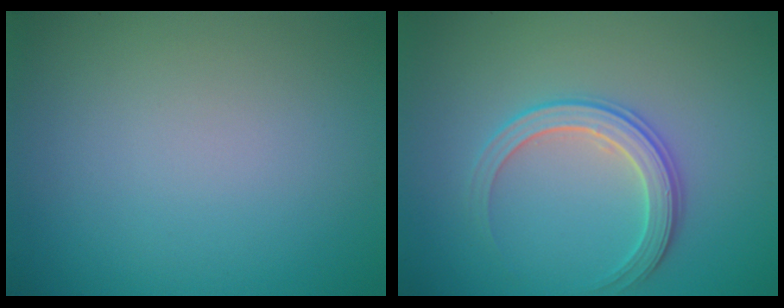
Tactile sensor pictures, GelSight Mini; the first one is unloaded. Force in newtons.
{"total": 2.8, "press": 2.8, "slide": 0.3}